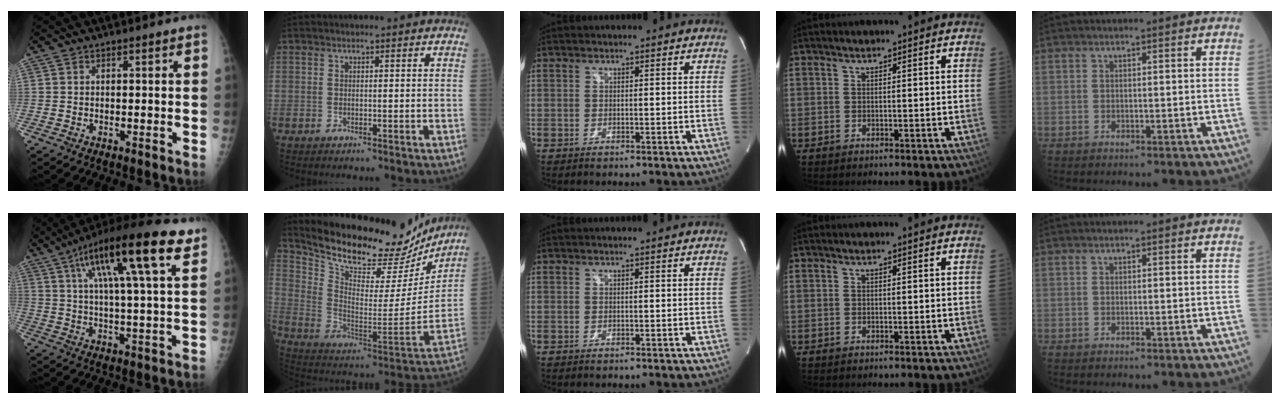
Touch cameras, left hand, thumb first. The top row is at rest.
{"thumb": {"total": 20.3, "force": [9.7, 3.9, 17.5], "torque": [-0.277, 0.001, 0.152]}, "index": {"total": 23.8, "force": [21.7, 6.3, 7.5], "torque": [-0.125, -0.043, 0.312]}}